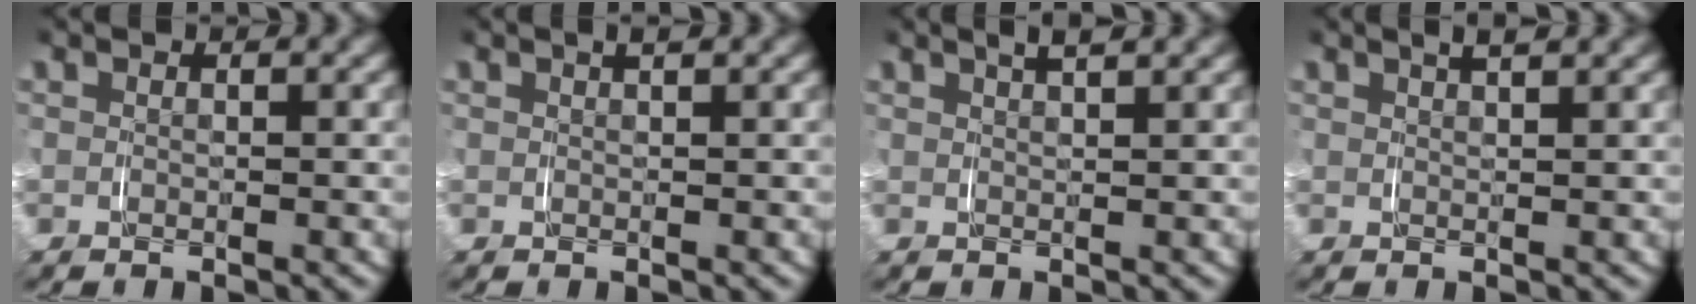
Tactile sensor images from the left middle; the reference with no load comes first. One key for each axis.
{"total": 1.2, "fx": 0.9, "fy": 0.1, "fz": 0.8, "tx": -0.013, "ty": 0.009, "tz": 0.012}
{"total": 3.2, "fx": 2.4, "fy": 0.6, "fz": 2.1, "tx": -0.029, "ty": 0.011, "tz": 0.035}
{"total": 2.8, "fx": 2.1, "fy": 0.5, "fz": 1.8, "tx": -0.024, "ty": 0.011, "tz": 0.030}